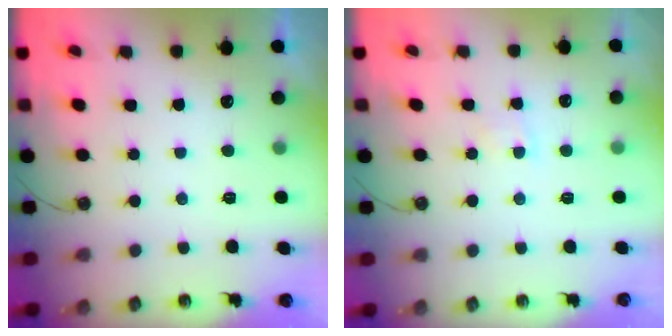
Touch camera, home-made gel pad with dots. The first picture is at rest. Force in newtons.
{"total": 3.1, "press": 3.1, "slide": 0.4}